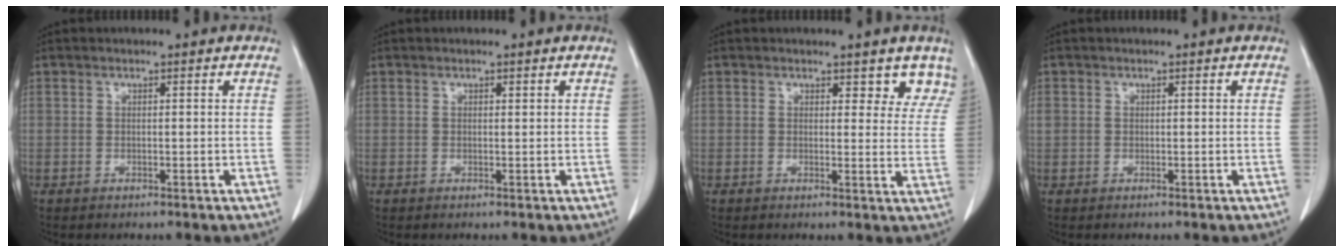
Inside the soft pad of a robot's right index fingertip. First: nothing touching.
{"total": 0.0}
{"total": 5.1, "force": [4.3, 2.4, 1.3], "torque": [0.013, -0.011, 0.034]}
{"total": 1.1, "force": [0.2, 1.0, 0.4], "torque": [-0.008, 0.014, 0.006]}